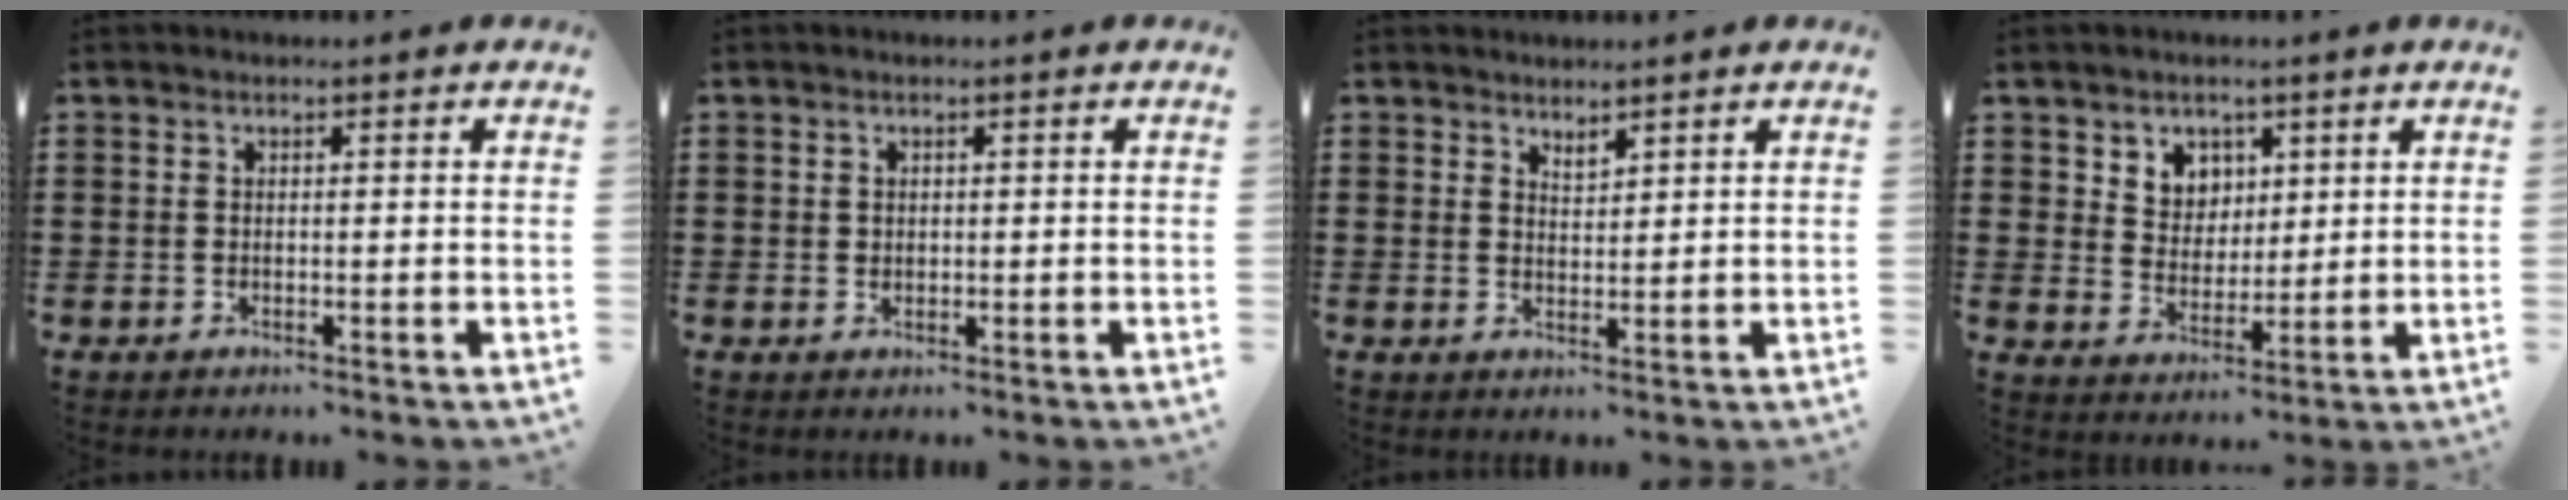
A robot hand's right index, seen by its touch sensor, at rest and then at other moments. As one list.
[{"total": 0.9, "force": [0.4, 0.8, 0.3], "torque": [-0.007, 0.004, 0.008]}, {"total": 1.8, "force": [1.8, 0.4, 0.1], "torque": [-0.004, 0.002, 0.034]}, {"total": 4.9, "force": [2.8, 4.0, 0.4], "torque": [-0.024, 0.004, 0.049]}]